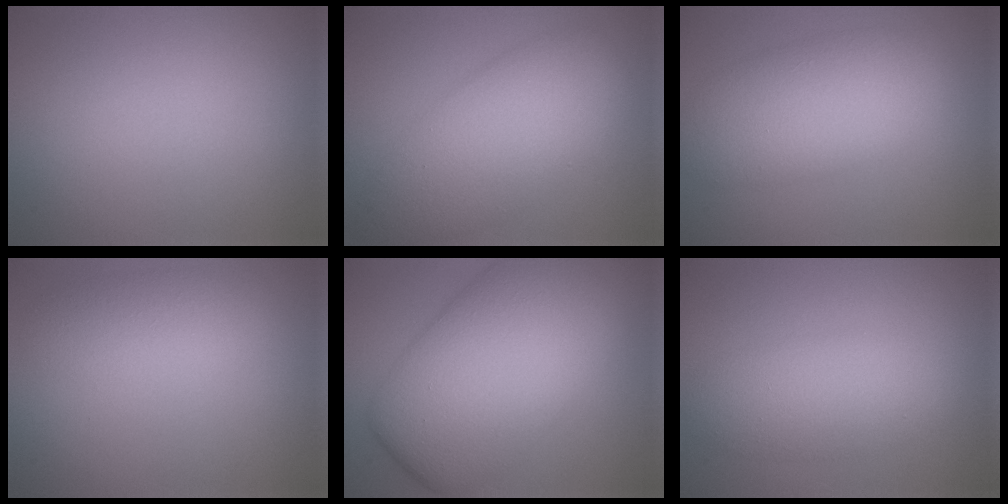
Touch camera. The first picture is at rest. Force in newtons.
{"total": 7.4, "press": 7.4, "slide": 0.1}
{"total": 6.4, "press": 6.4, "slide": 0.2}
{"total": 3.1, "press": 3.1, "slide": 0.1}
{"total": 13.3, "press": 13.3, "slide": 0.7}
{"total": 4.3, "press": 4.3, "slide": 0.1}